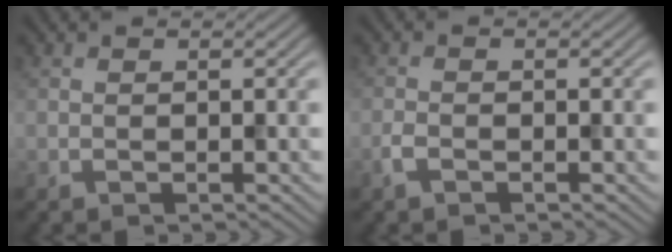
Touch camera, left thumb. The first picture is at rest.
{"total": 1.4, "force": [-0.9, 0.6, 0.9], "torque": [-0.022, 0.000, -0.021]}